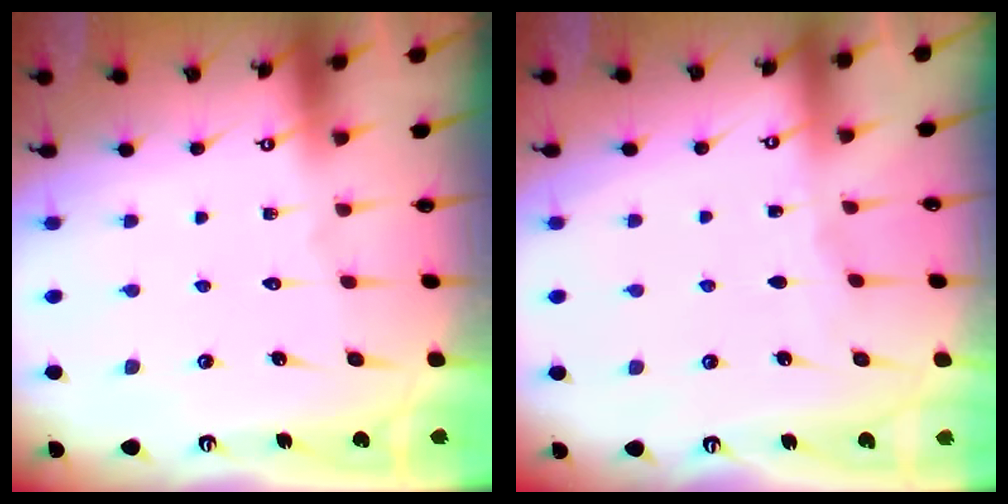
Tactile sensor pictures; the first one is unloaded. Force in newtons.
{"total": 2.7, "press": 2.7, "slide": 0.4}